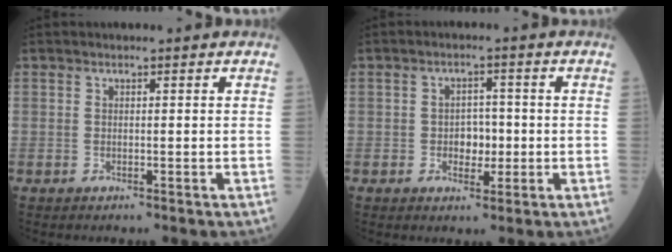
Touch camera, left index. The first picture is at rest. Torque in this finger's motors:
{"motor_torque": [0.07, 0.40, 0.10, 0.00]}